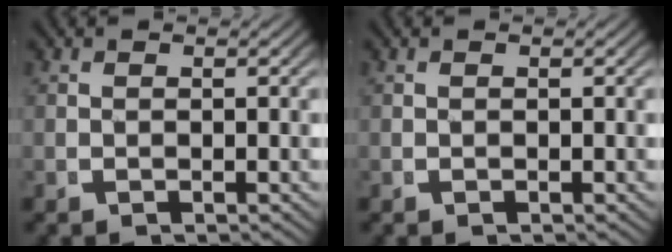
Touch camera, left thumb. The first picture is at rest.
{"total": 0.0}